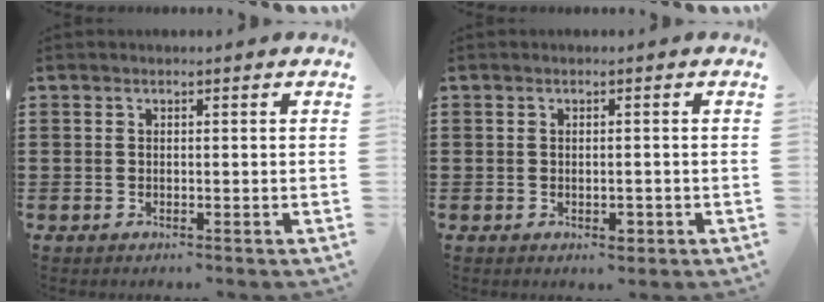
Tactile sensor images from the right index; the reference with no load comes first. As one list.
[{"total": 1.6, "force": [-0.5, 0.8, 1.3], "torque": [-0.025, 0.000, -0.009]}]